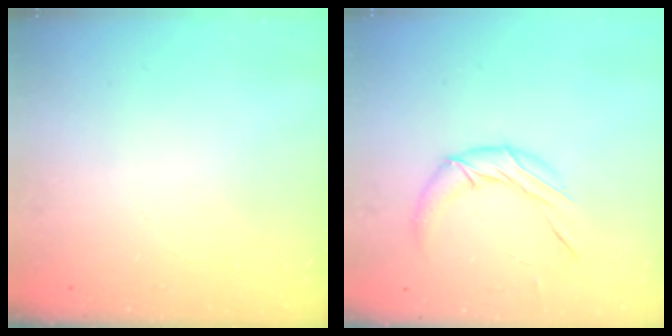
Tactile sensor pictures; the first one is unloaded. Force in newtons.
{"total": 10.8, "press": 10.8, "slide": 0.4}